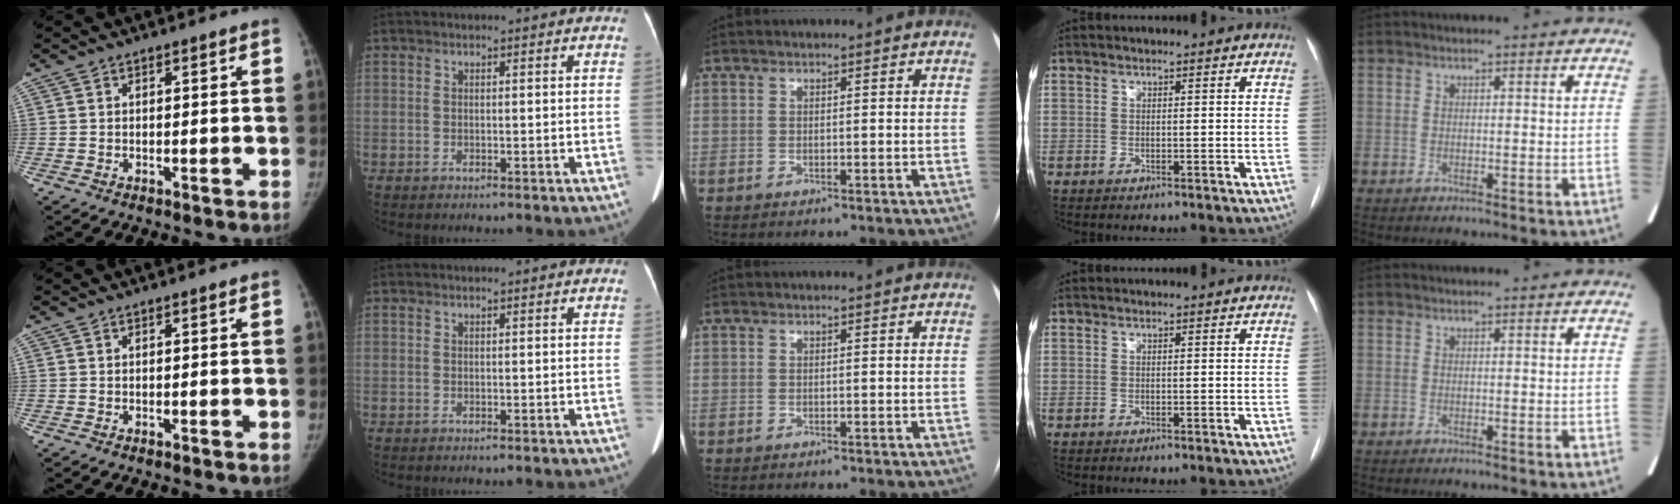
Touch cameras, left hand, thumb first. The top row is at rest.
{}